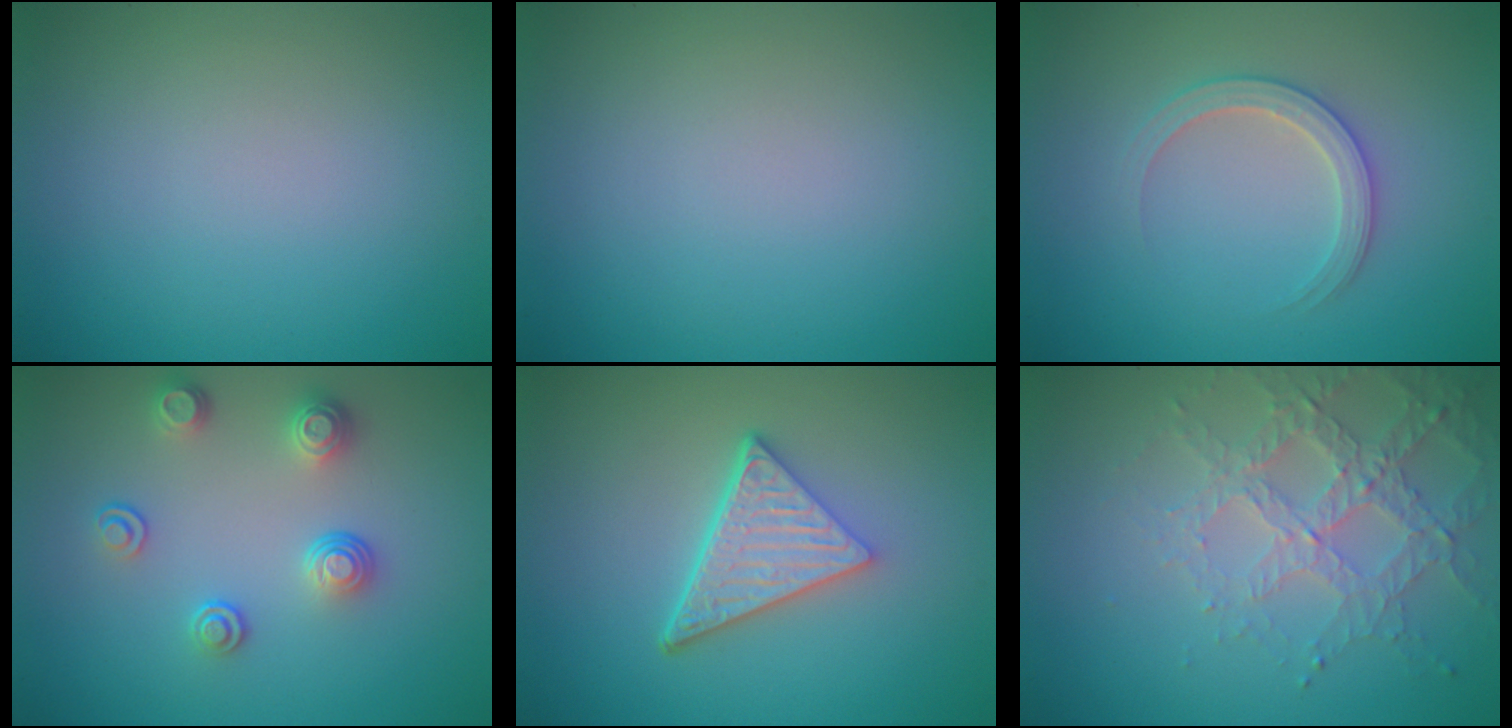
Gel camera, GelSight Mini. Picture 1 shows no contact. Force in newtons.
{"total": 0.0}
{"total": 2.5, "press": 2.5, "slide": 0.3}
{"total": 2.9, "press": 2.6, "slide": 1.4}
{"total": 5.1, "press": 3.6, "slide": 3.7}
{"total": 3.4, "press": 3.4, "slide": 0.6}